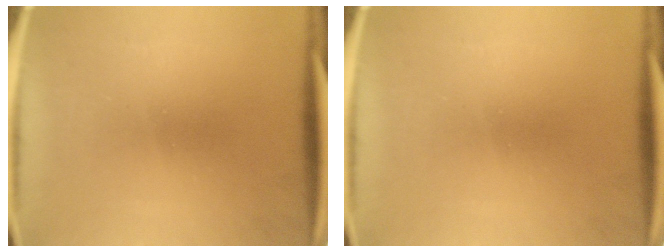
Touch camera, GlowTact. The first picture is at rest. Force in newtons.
{"total": 0.0}